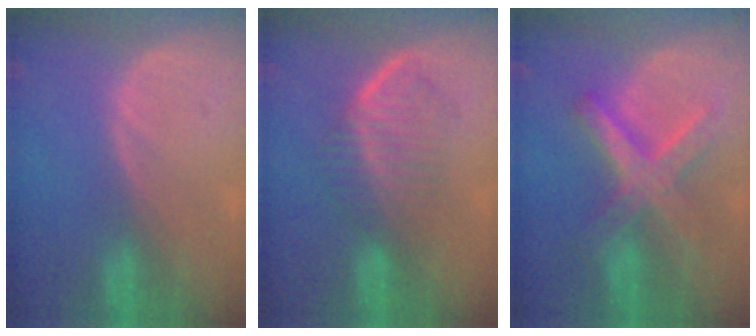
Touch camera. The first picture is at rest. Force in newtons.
{"total": 7.1, "press": 6.1, "slide": 3.6}
{"total": 8.4, "press": 8.4, "slide": 0.8}